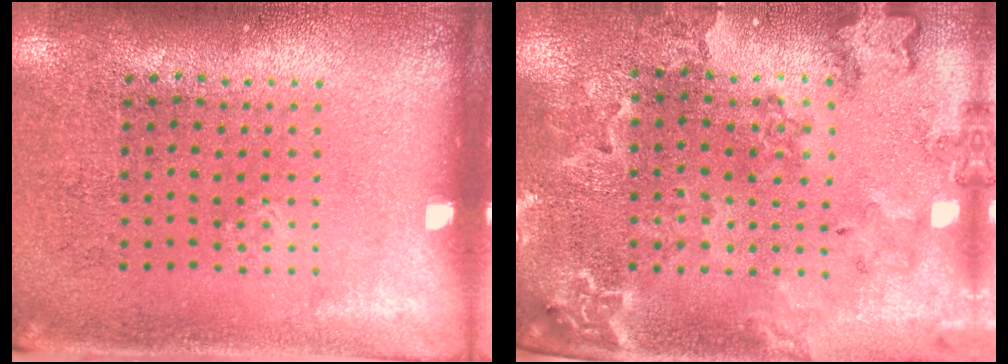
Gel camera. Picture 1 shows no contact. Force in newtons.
{"total": 1.6, "press": 1.6, "slide": 0.2}